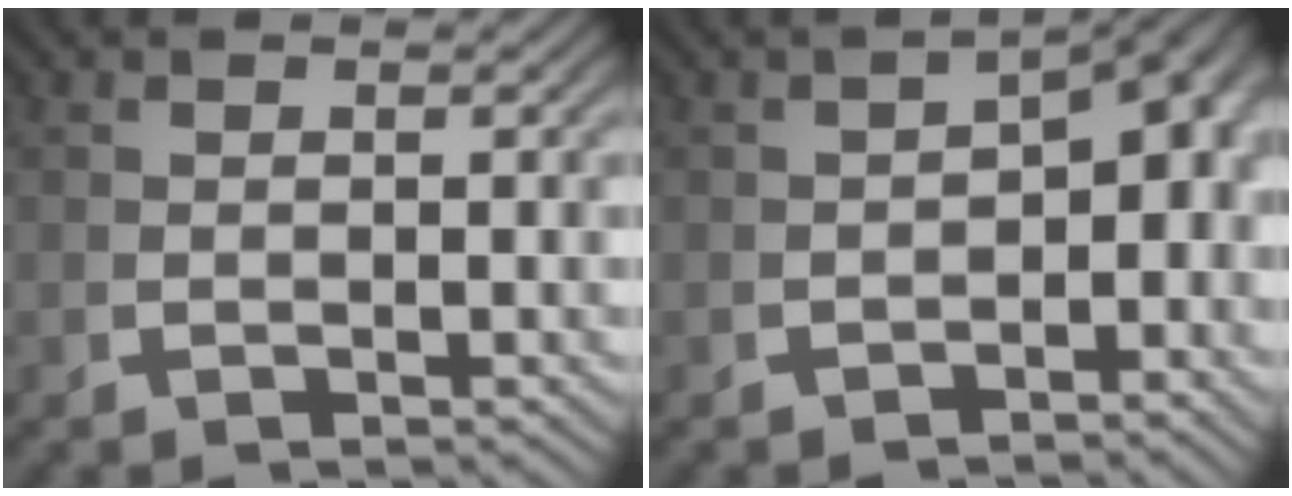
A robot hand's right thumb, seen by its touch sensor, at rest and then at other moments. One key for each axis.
{"total": 4.2, "fx": -1.0, "fy": 2.6, "fz": 3.1, "tx": -0.029, "ty": -0.004, "tz": -0.017}